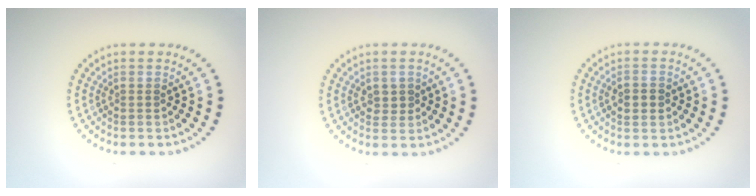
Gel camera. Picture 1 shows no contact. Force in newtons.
{"total": 1.0, "press": 0.9, "slide": 0.3}
{"total": 2.3, "press": 2.3, "slide": 0.0}